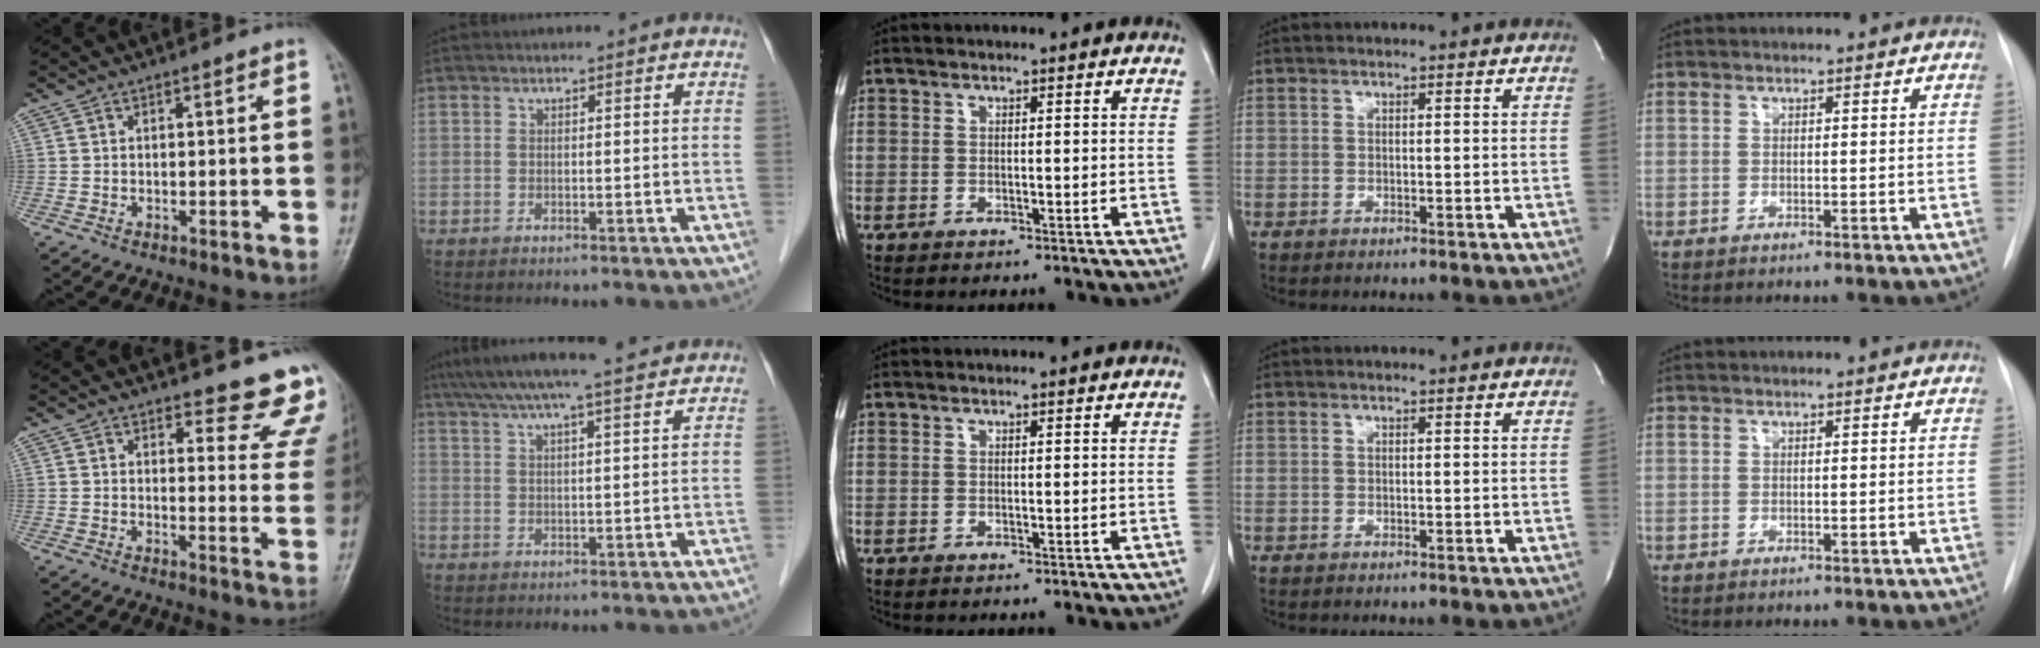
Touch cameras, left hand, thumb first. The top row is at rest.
{"thumb": {"total": 12.8, "force": [12.2, 3.3, 1.9], "torque": [0.028, -0.120, 0.106]}, "index": {"total": 11.1, "force": [9.6, -0.2, 5.6], "torque": [-0.095, 0.022, 0.136]}}